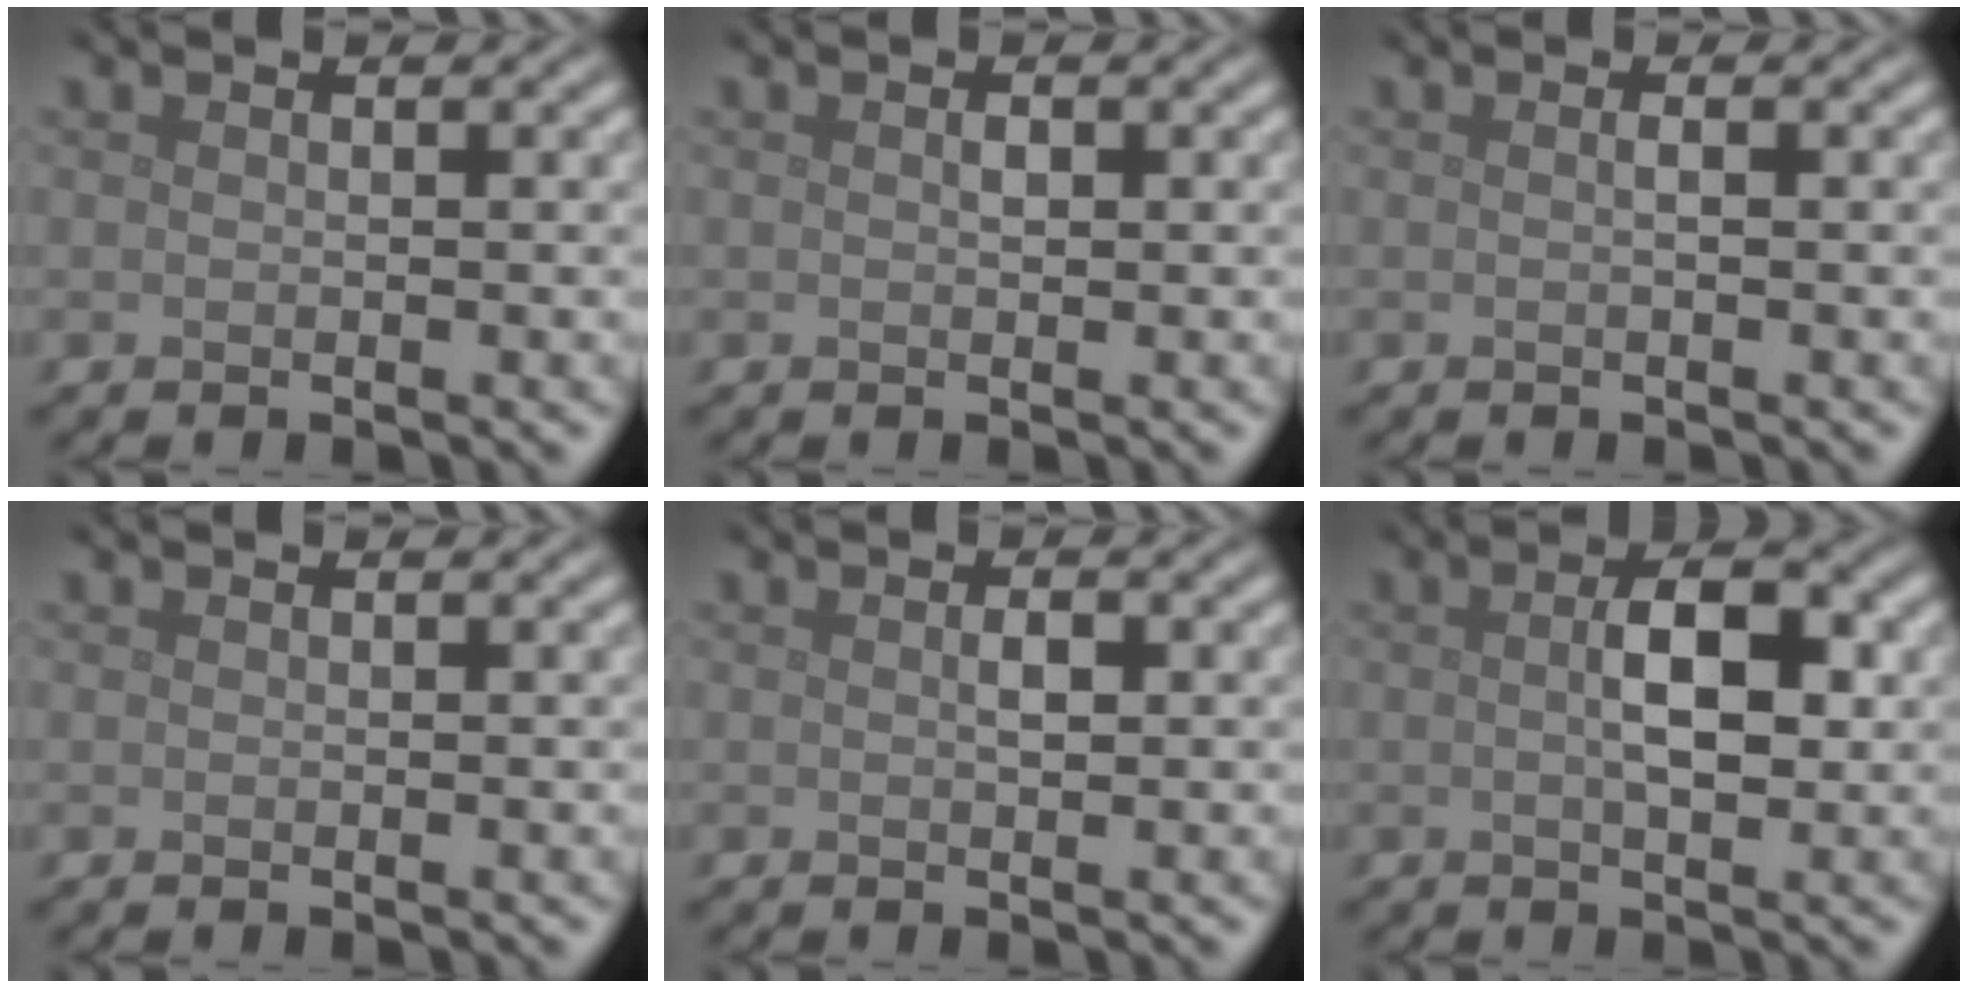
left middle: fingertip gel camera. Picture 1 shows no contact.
{"total": 0.6, "force": [0.1, 0.3, 0.5], "torque": [-0.010, 0.000, 0.001]}
{"total": 0.6, "force": [0.0, 0.1, 0.5], "torque": [-0.011, 0.002, 0.000]}
{"total": 0.0}
{"total": 0.9, "force": [0.1, 0.4, 0.9], "torque": [-0.016, -0.001, 0.001]}
{"total": 4.5, "force": [0.4, 1.9, 4.1], "torque": [-0.073, 0.004, 0.004]}